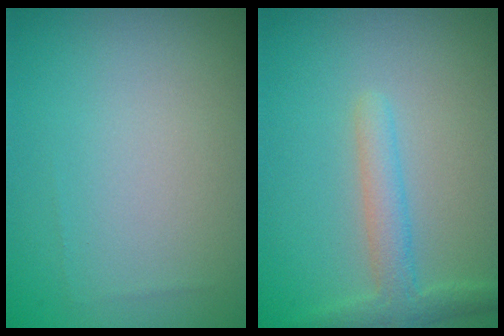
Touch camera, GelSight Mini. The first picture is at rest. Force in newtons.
{"total": 2.6, "press": 2.6, "slide": 0.2}